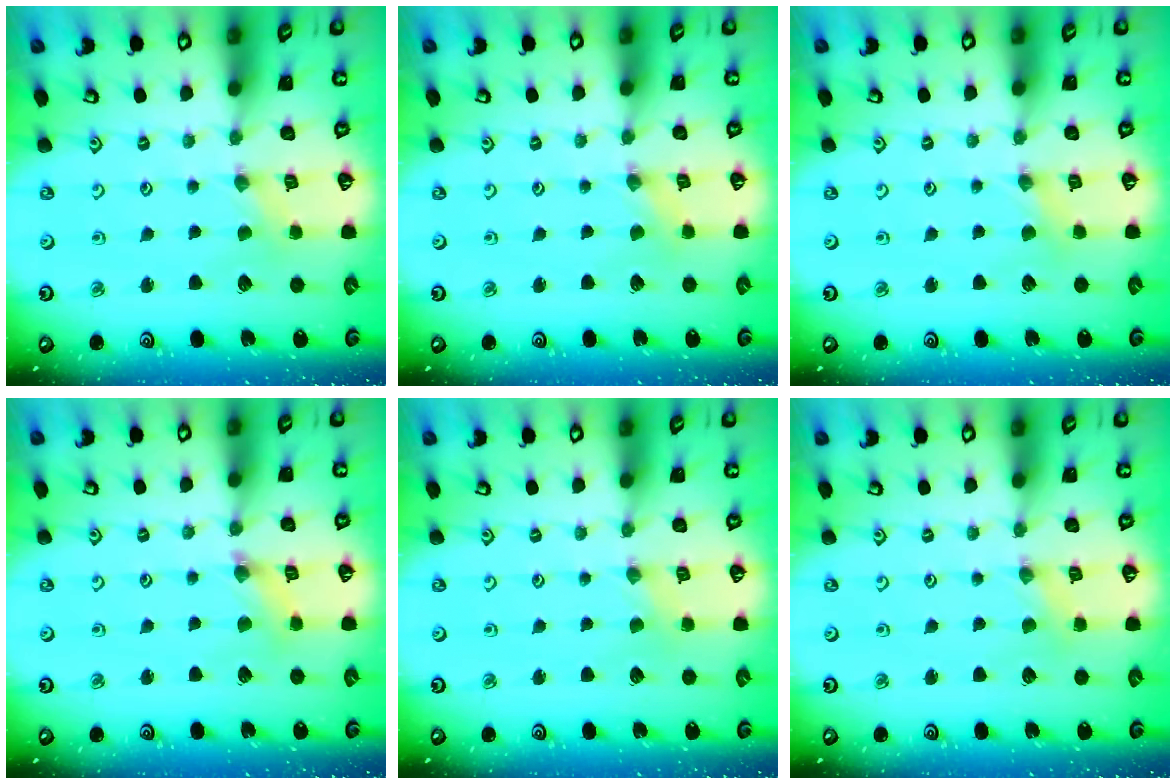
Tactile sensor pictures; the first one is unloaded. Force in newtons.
{"total": 0.0}
{"total": 2.1, "press": 2.1, "slide": 0.4}
{"total": 2.7, "press": 2.7, "slide": 0.4}
{"total": 0.0}
{"total": 0.9, "press": 0.9, "slide": 0.1}